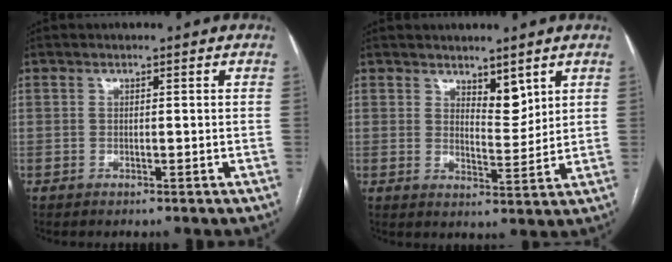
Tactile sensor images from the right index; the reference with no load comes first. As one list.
[{"total": 4.1, "force": [2.8, 1.7, 2.5], "torque": [-0.038, -0.010, 0.053]}]